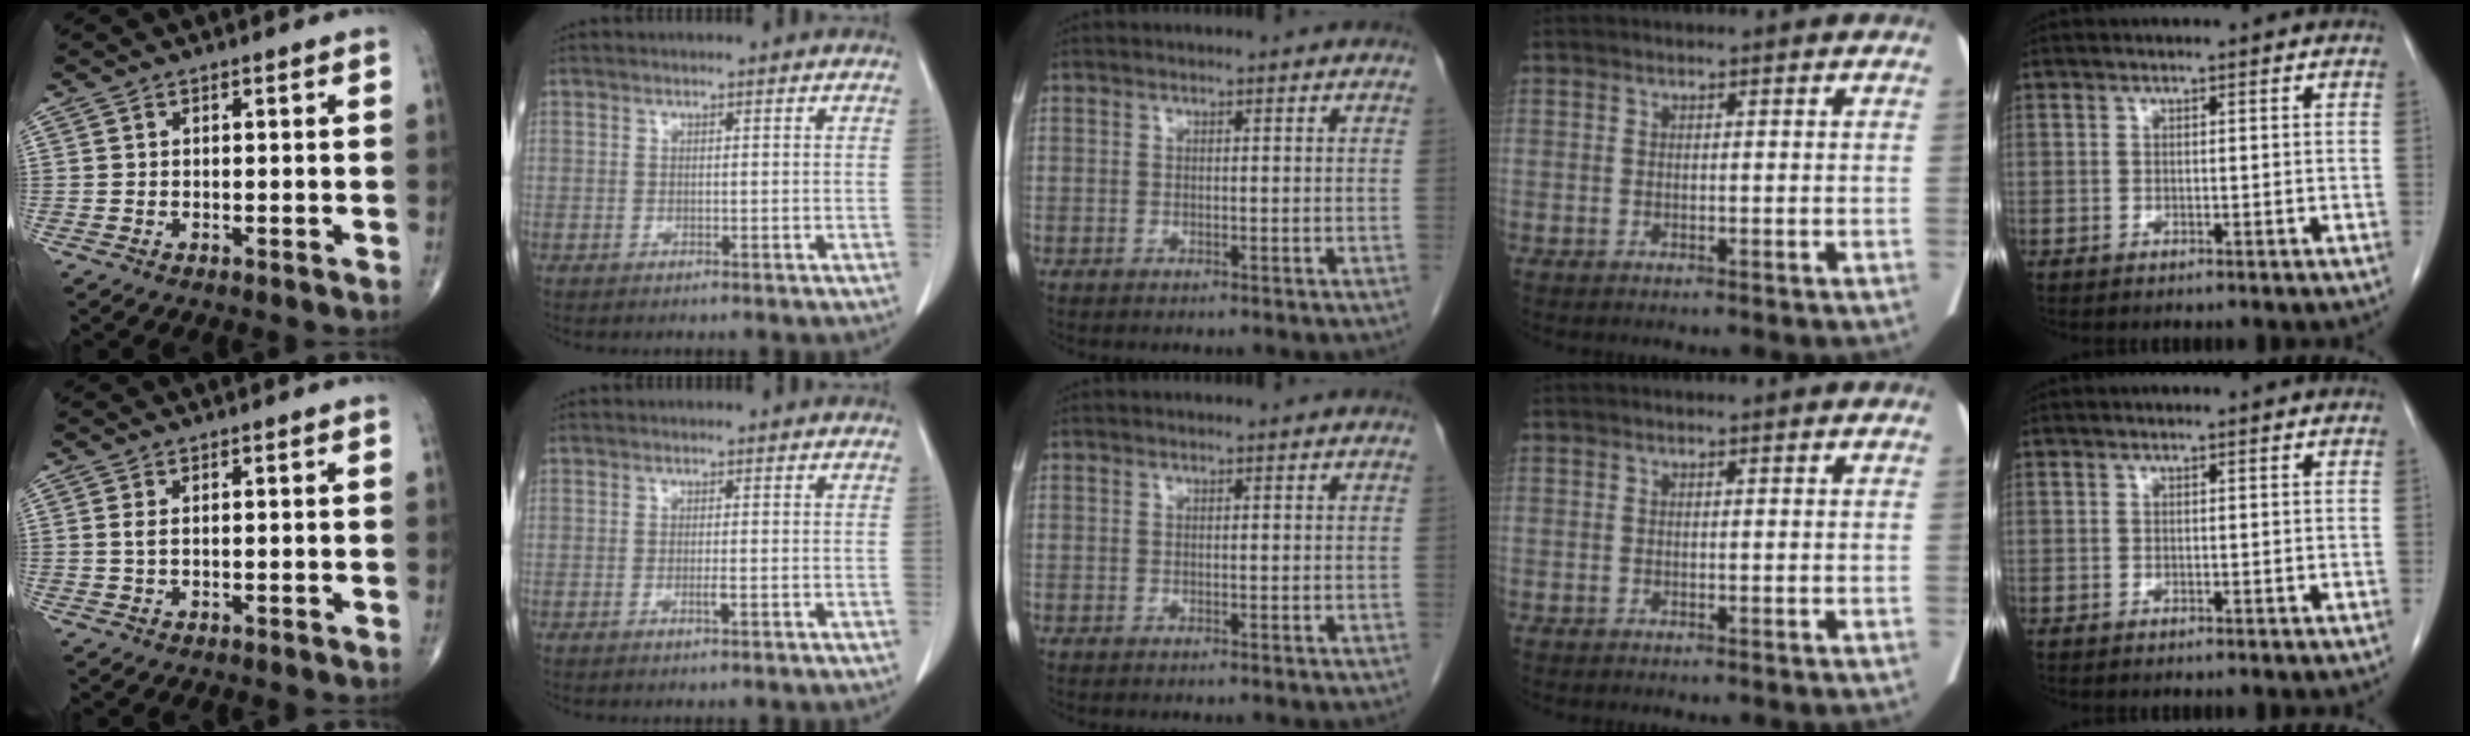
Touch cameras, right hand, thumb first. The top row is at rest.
{"thumb": {"total": 0.7, "force": [0.1, 0.3, 0.6], "torque": [-0.018, 0.002, 0.004]}, "index": {"total": 1.2, "force": [-0.4, 0.0, 1.1], "torque": [-0.024, -0.002, -0.007]}}